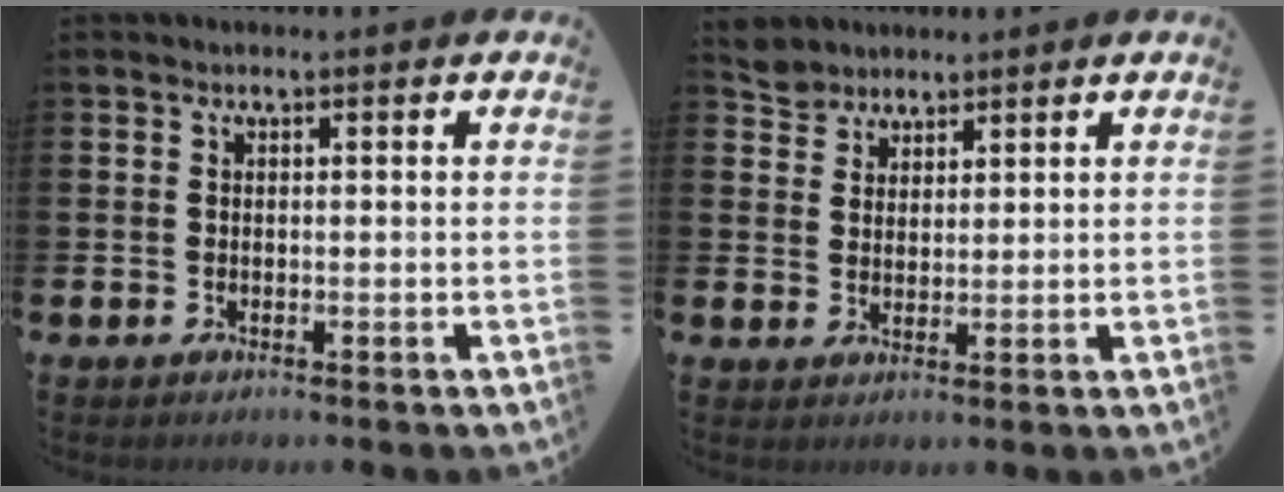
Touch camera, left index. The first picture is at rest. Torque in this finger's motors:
{"motor_torque": [0.41, -0.46, 0.11, 0.00]}